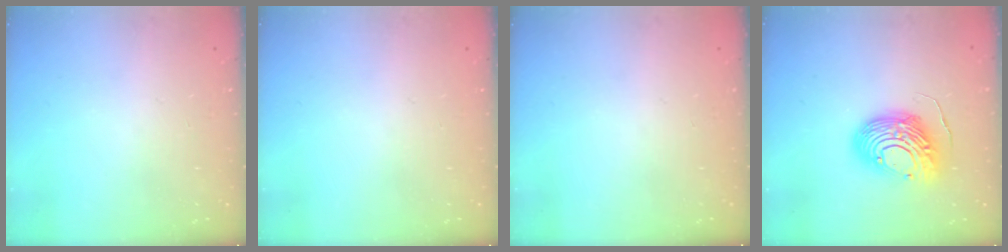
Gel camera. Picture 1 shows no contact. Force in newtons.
{"total": 0.0}
{"total": 0.0}
{"total": 14.0, "press": 14.0, "slide": 1.1}